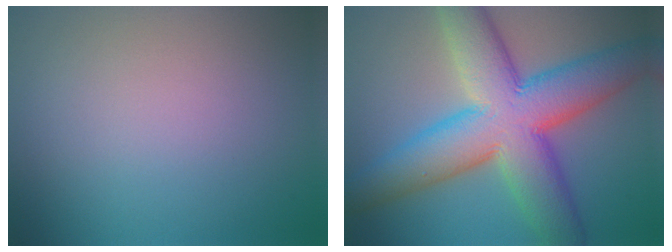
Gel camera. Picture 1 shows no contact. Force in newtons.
{"total": 12.1, "press": 12.1, "slide": 0.3}